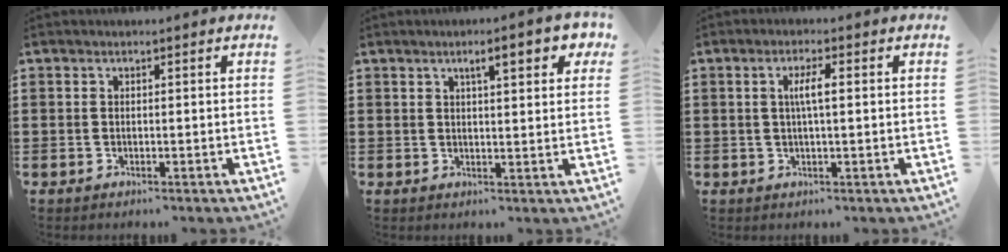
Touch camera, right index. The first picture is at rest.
{"total": 4.8, "force": [2.6, 1.0, 4.0], "torque": [-0.058, -0.002, 0.036]}
{"total": 3.3, "force": [0.4, 0.5, 3.2], "torque": [-0.062, 0.002, 0.003]}